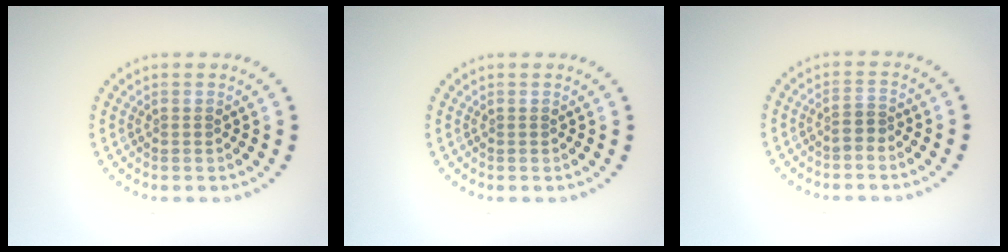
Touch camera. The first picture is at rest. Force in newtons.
{"total": 0.0}
{"total": 1.0, "press": 0.8, "slide": 0.7}